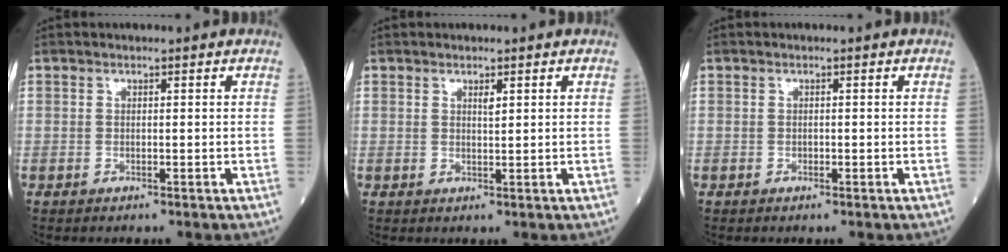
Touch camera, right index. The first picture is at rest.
{"total": 1.1, "force": [0.6, 0.2, 0.9], "torque": [-0.019, -0.003, 0.010]}
{"total": 0.0}